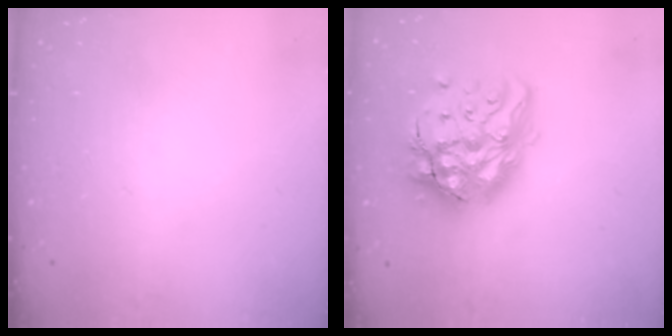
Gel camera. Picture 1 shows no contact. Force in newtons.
{"total": 20.6, "press": 20.4, "slide": 2.4}